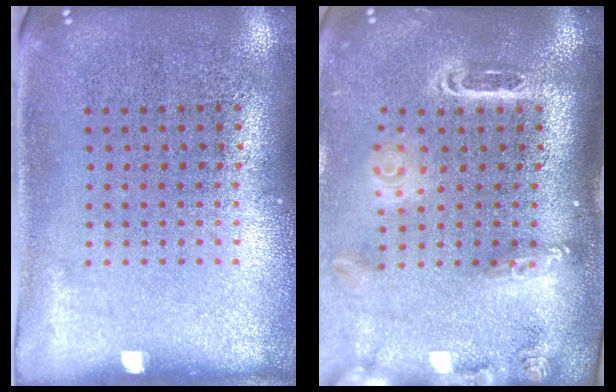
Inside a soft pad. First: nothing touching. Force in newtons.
{"total": 2.7, "press": 1.9, "slide": 1.9}